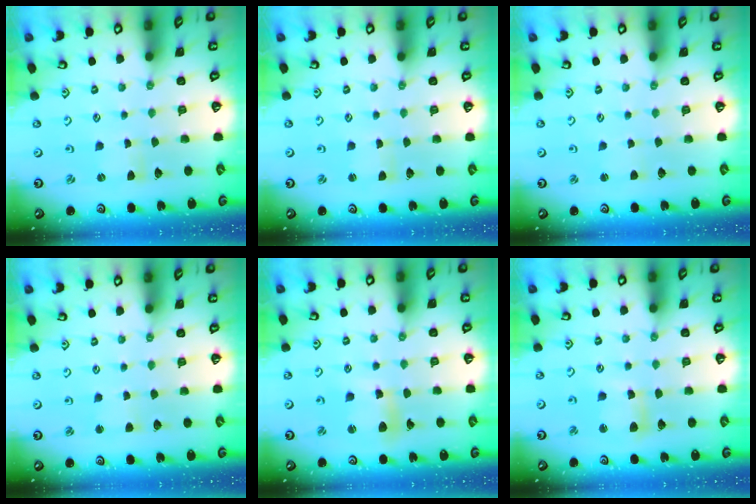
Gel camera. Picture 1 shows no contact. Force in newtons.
{"total": 1.2, "press": 1.1, "slide": 0.3}
{"total": 2.1, "press": 2.0, "slide": 0.3}
{"total": 2.6, "press": 2.6, "slide": 0.4}
{"total": 8.2, "press": 8.2, "slide": 0.5}
{"total": 8.0, "press": 7.9, "slide": 1.2}